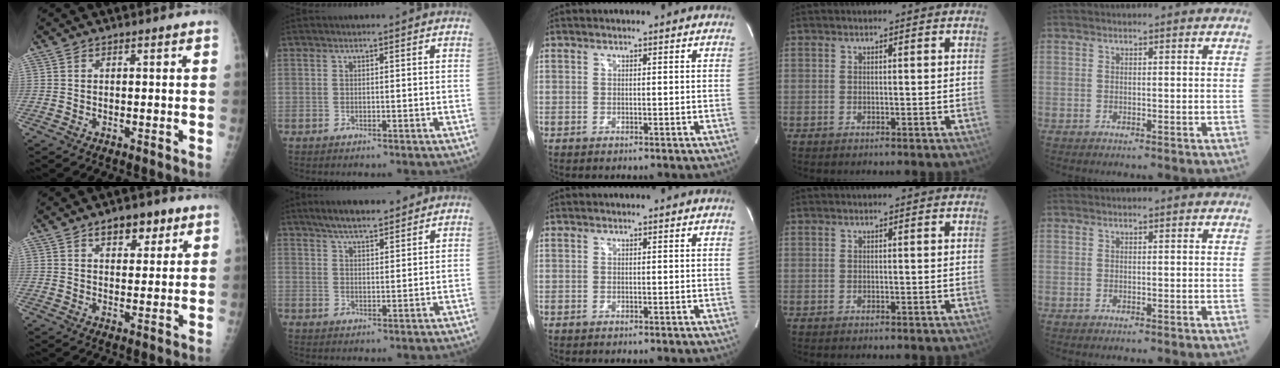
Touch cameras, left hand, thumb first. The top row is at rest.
{"thumb": {"total": 6.6, "force": [3.8, 3.6, 4.0], "torque": [-0.029, -0.015, 0.053]}, "index": {"total": 7.8, "force": [6.6, 1.5, 3.8], "torque": [-0.061, 0.021, 0.110]}}